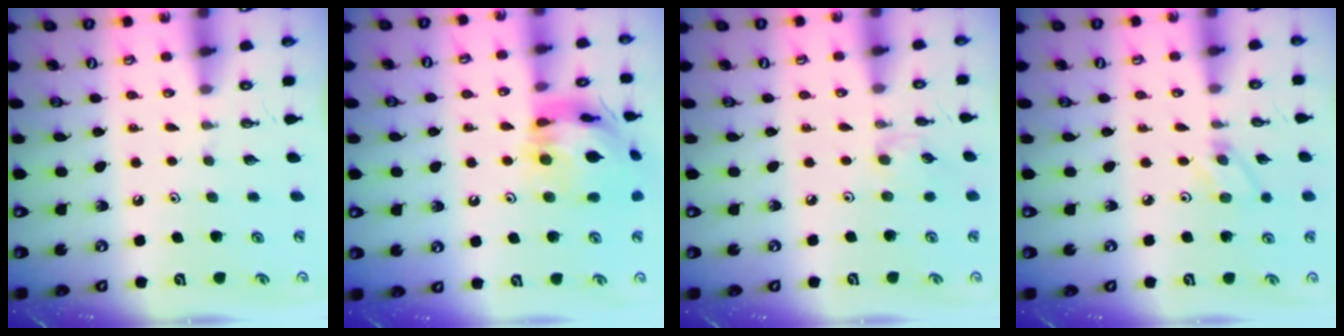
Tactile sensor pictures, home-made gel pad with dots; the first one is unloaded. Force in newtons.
{"total": 17.0, "press": 16.9, "slide": 2.0}
{"total": 2.0, "press": 1.9, "slide": 0.4}
{"total": 3.3, "press": 3.3, "slide": 0.4}